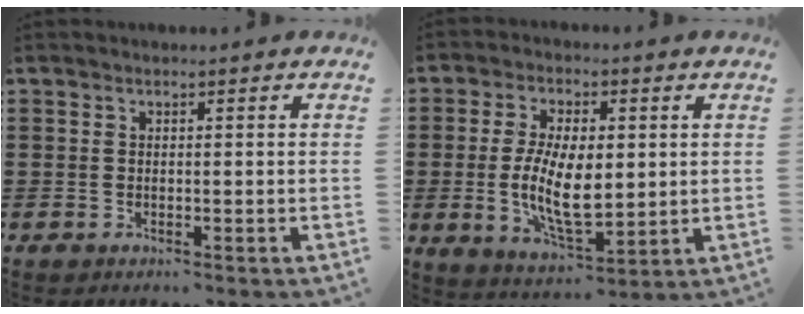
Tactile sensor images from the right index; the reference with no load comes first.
{"total": 10.2, "force": [0.0, 4.7, 9.1], "torque": [-0.184, -0.001, -0.002]}